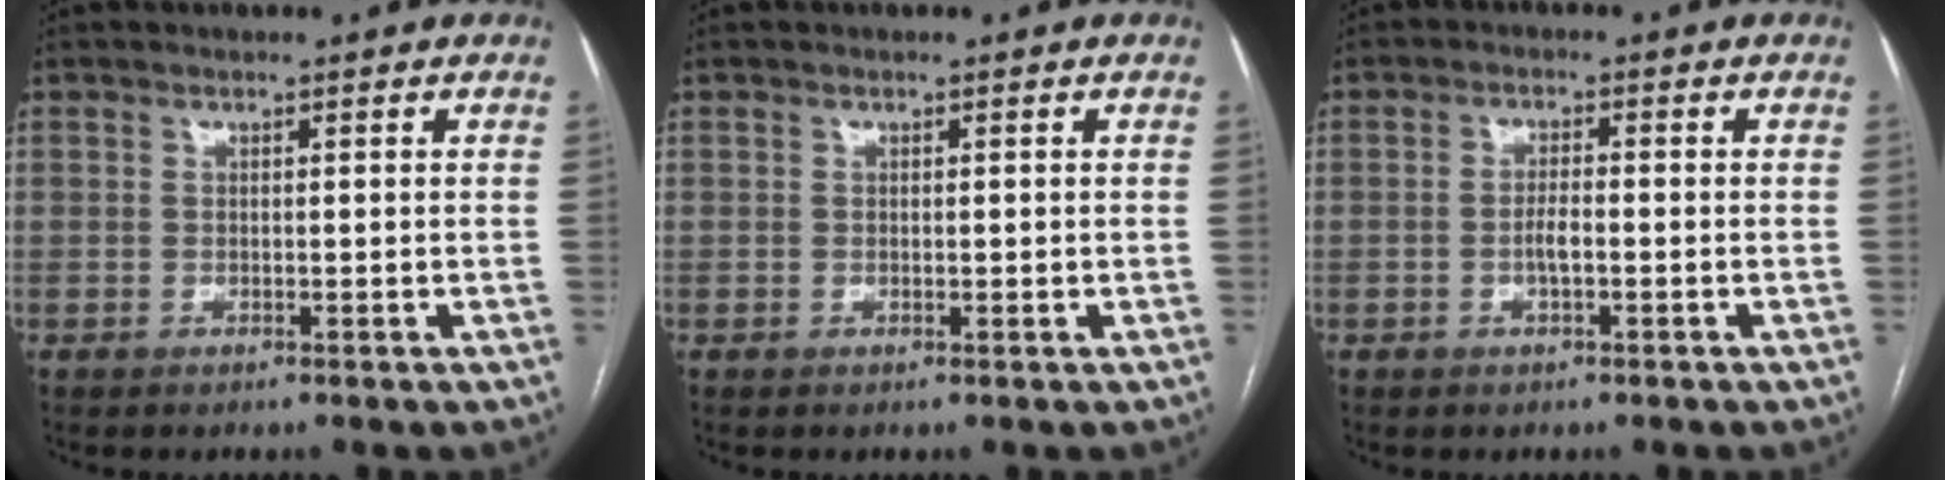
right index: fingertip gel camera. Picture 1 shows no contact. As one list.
[{"total": 0.5, "force": [-0.1, 0.3, 0.5], "torque": [-0.006, -0.001, -0.003]}, {"total": 2.8, "force": [-0.8, 0.7, 2.5], "torque": [-0.049, 0.002, -0.015]}]